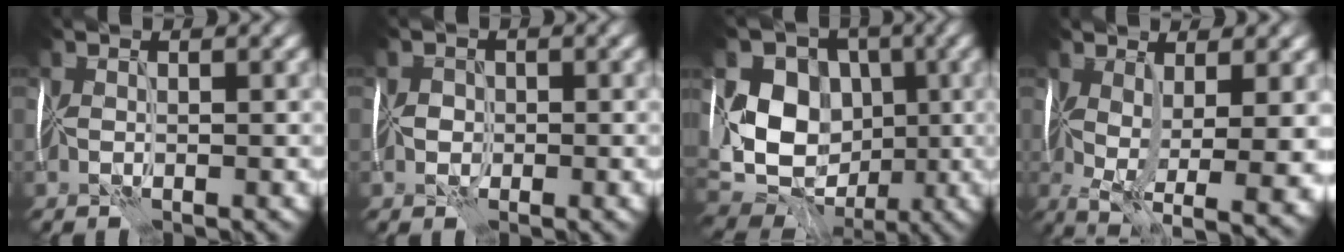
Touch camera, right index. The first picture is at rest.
{"total": 1.4, "force": [-0.2, 1.3, 0.5], "torque": [-0.009, 0.000, -0.007]}
{"total": 12.3, "force": [0.1, 10.0, 7.3], "torque": [-0.116, 0.004, -0.015]}
{"total": 10.5, "force": [-1.7, 4.0, 9.6], "torque": [-0.166, -0.036, 0.001]}